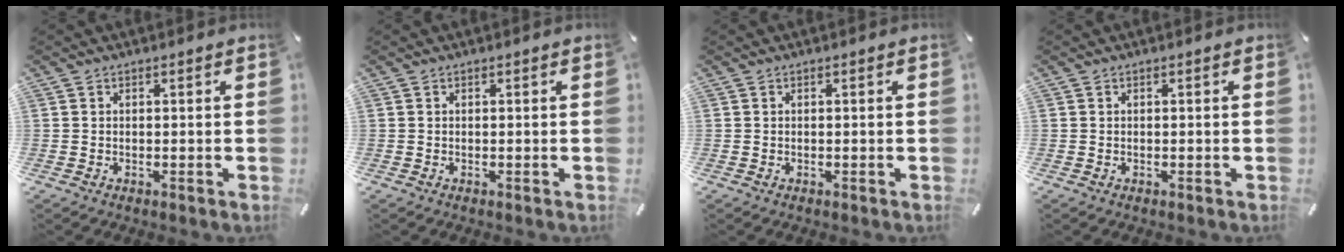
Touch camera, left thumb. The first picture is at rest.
{"total": 0.0}
{"total": 0.0}
{"total": 0.0}